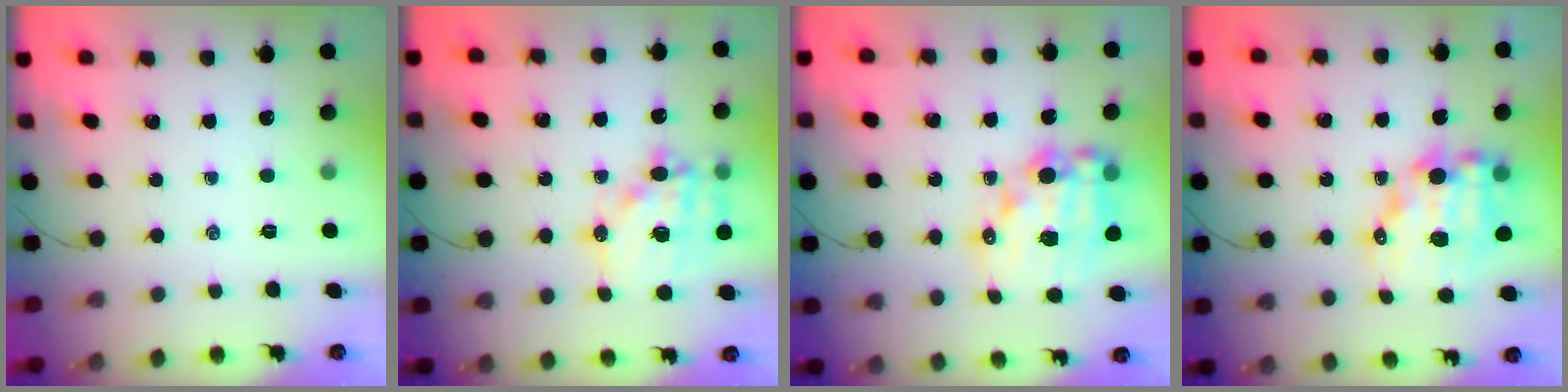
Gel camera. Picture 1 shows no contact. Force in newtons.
{"total": 15.6, "press": 15.3, "slide": 3.2}
{"total": 17.0, "press": 16.6, "slide": 3.7}
{"total": 13.2, "press": 12.9, "slide": 2.8}